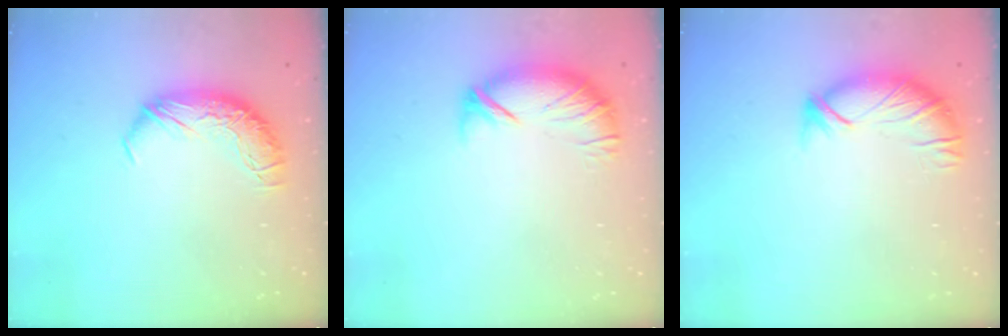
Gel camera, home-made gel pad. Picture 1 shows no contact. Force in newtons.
{"total": 4.2, "press": 3.7, "slide": 2.0}
{"total": 3.5, "press": 3.2, "slide": 1.3}